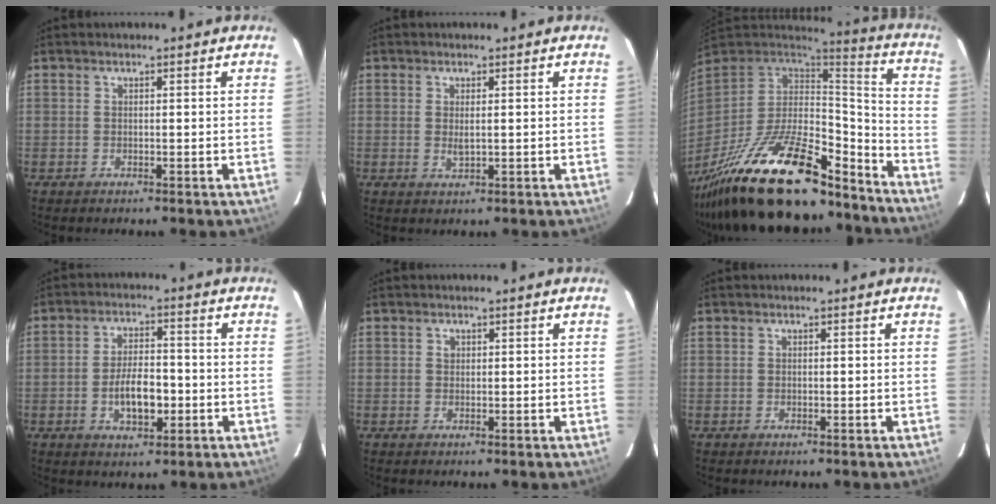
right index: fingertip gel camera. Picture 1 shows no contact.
{"total": 2.2, "force": [0.0, 0.6, 2.1], "torque": [-0.039, -0.003, 0.003]}
{"total": 32.4, "force": [-23.2, 11.0, 19.7], "torque": [-0.368, -0.031, -0.363]}
{"total": 7.6, "force": [-2.0, 3.5, 6.5], "torque": [-0.125, 0.003, -0.029]}
{"total": 0.9, "force": [0.3, 0.8, 0.2], "torque": [-0.003, 0.004, 0.006]}
{"total": 0.0}